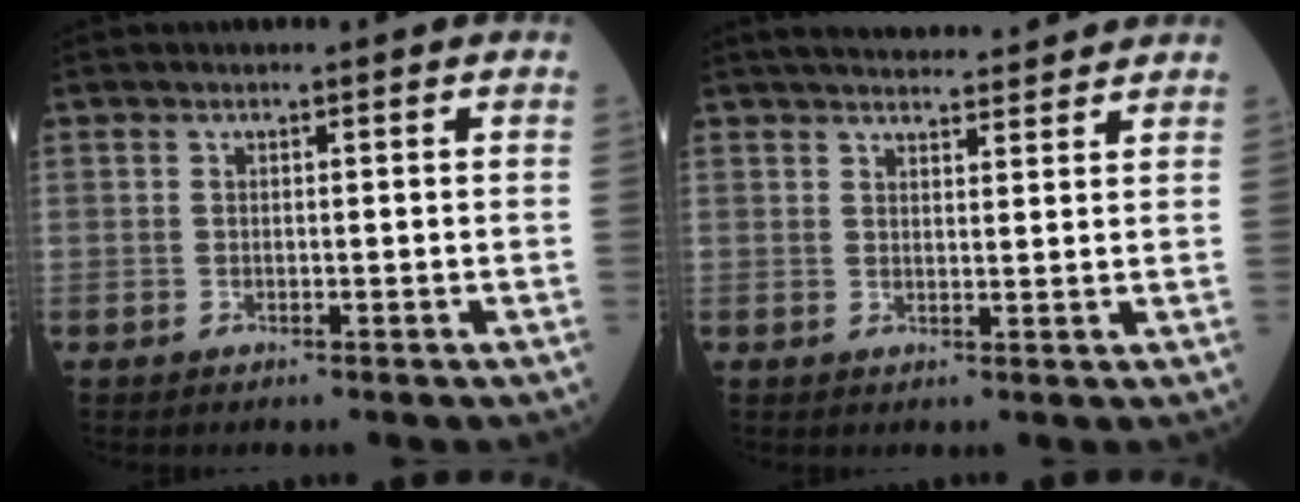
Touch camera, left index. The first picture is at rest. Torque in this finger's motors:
{"motor_torque": [-0.12, -0.16, 0.00, 0.01]}